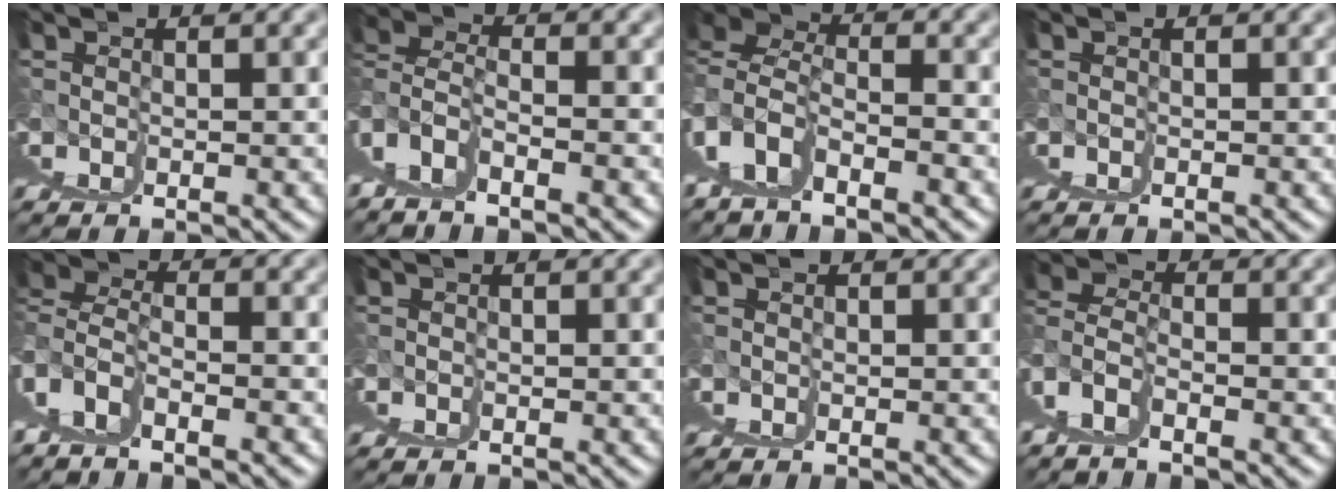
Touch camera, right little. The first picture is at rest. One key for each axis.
{"total": 3.5, "fx": 1.8, "fy": -2.6, "fz": 1.6, "tx": 0.003, "ty": 0.023, "tz": 0.029}
{"total": 3.2, "fx": 0.9, "fy": -2.5, "fz": 1.8, "tx": 0.002, "ty": 0.026, "tz": 0.013}
{"total": 0.7, "fx": -0.1, "fy": -0.6, "fz": -0.3, "tx": 0.003, "ty": 0.001, "tz": -0.001}
{"total": 3.2, "fx": 1.7, "fy": -2.0, "fz": 1.8, "tx": 0.002, "ty": 0.027, "tz": 0.024}
{"total": 0.0}
{"total": 0.0}
{"total": 3.6, "fx": 2.6, "fy": -1.3, "fz": 2.0, "tx": -0.011, "ty": 0.021, "tz": 0.037}